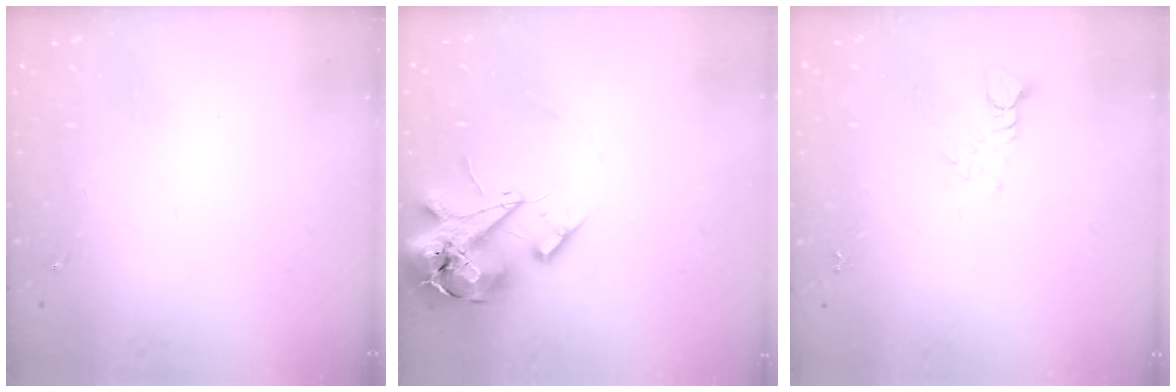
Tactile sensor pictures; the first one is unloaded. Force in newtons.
{"total": 16.2, "press": 16.0, "slide": 2.7}
{"total": 3.5, "press": 3.5, "slide": 0.3}